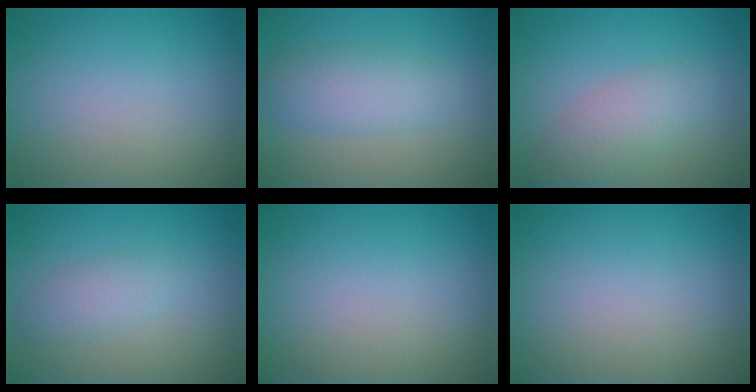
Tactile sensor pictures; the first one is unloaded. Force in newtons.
{"total": 3.6, "press": 3.6, "slide": 0.1}
{"total": 3.3, "press": 3.3, "slide": 0.2}
{"total": 2.2, "press": 2.2, "slide": 0.2}
{"total": 0.0}
{"total": 0.0}